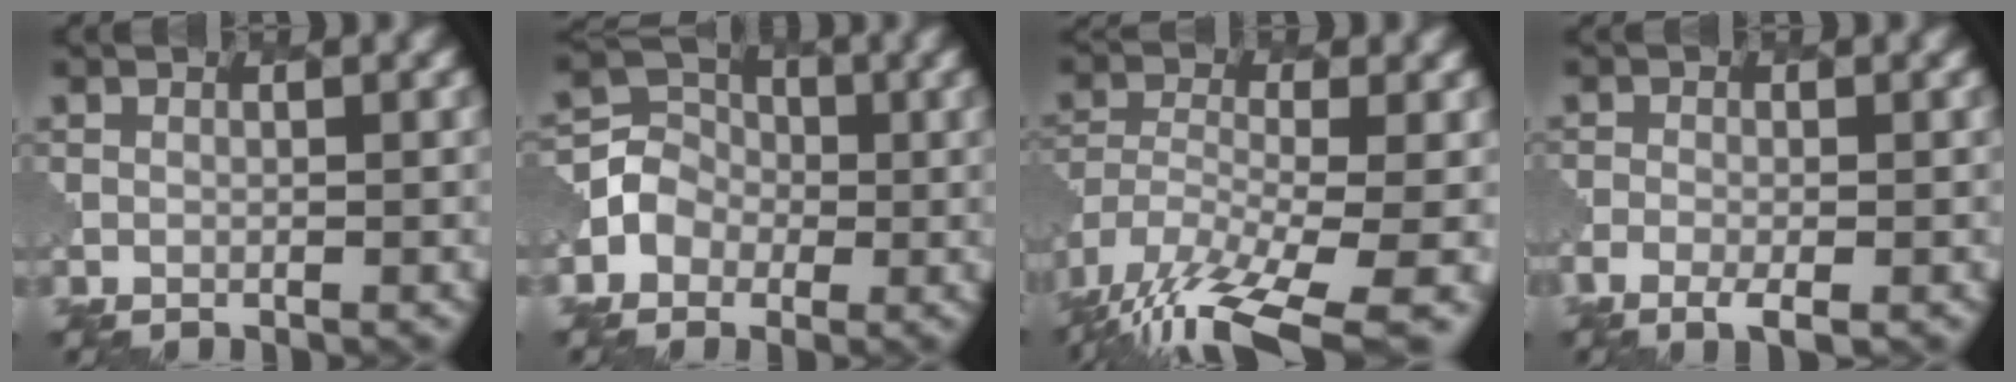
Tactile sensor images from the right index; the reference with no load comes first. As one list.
[{"total": 2.9, "force": [-0.8, 2.8, 0.5], "torque": [-0.005, 0.006, -0.021]}, {"total": 13.4, "force": [-9.2, 4.6, 8.6], "torque": [-0.194, -0.037, -0.131]}, {"total": 2.5, "force": [-1.6, 0.7, 1.7], "torque": [-0.037, -0.008, -0.029]}]